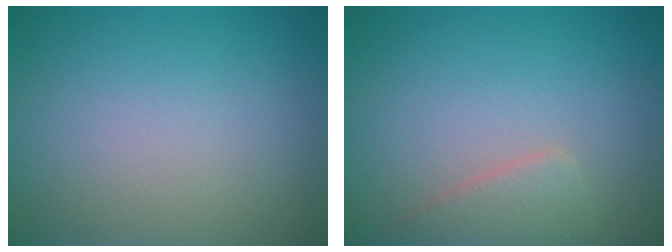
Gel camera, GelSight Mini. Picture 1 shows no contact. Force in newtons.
{"total": 2.3, "press": 2.3, "slide": 0.1}